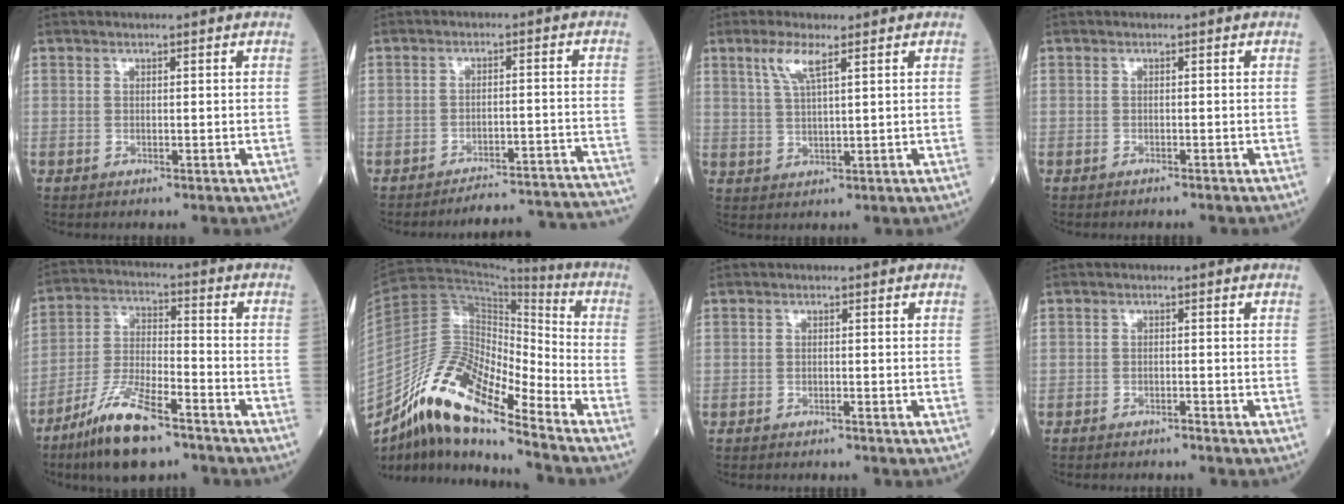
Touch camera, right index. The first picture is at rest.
{"total": 16.5, "force": [-16.4, -0.2, 2.0], "torque": [0.008, 0.017, -0.195]}
{"total": 4.3, "force": [2.4, 0.4, 3.6], "torque": [-0.082, 0.004, 0.053]}
{"total": 1.8, "force": [-1.6, -0.1, 0.7], "torque": [-0.013, 0.000, -0.017]}
{"total": 12.3, "force": [-8.7, 2.5, 8.4], "torque": [-0.175, -0.019, -0.161]}
{"total": 15.3, "force": [-11.4, 2.7, 9.8], "torque": [-0.183, 0.024, -0.200]}
{"total": 2.1, "force": [-1.9, -0.1, 1.0], "torque": [-0.016, 0.002, -0.021]}
{"total": 2.8, "force": [-2.6, 0.0, 1.0], "torque": [-0.015, 0.000, -0.033]}